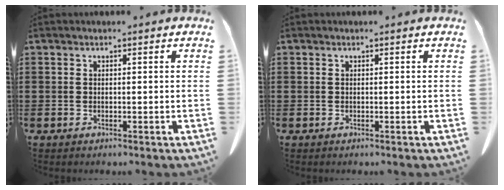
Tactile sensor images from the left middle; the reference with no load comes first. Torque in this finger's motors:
{"motor_torque": [0.00, 0.00, 0.00, 0.00]}